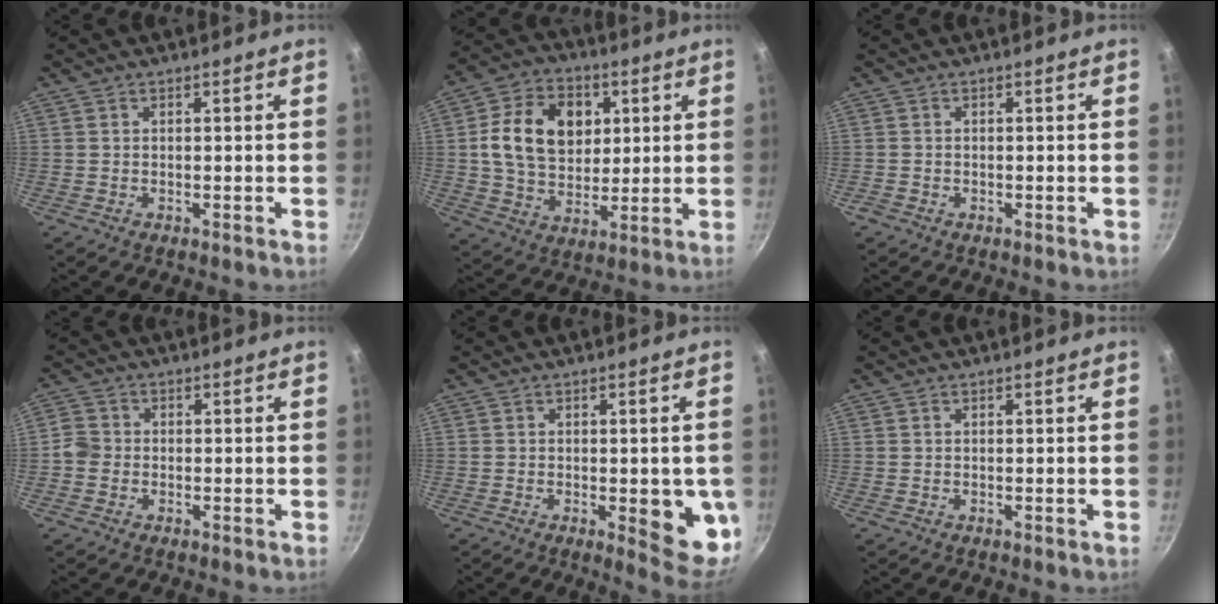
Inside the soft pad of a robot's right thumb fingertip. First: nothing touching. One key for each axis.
{"total": 16.3, "fx": 3.4, "fy": 12.2, "fz": 10.3, "tx": -0.151, "ty": 0.003, "tz": 0.053}
{"total": 0.6, "fx": -0.4, "fy": 0.5, "fz": 0.1, "tx": -0.003, "ty": 0.003, "tz": -0.007}
{"total": 3.2, "fx": -0.9, "fy": 2.9, "fz": 1.2, "tx": -0.013, "ty": 0.014, "tz": -0.026}
{"total": 9.7, "fx": -1.5, "fy": 3.7, "fz": 8.9, "tx": -0.078, "ty": -0.013, "tz": -0.015}
{"total": 0.0}